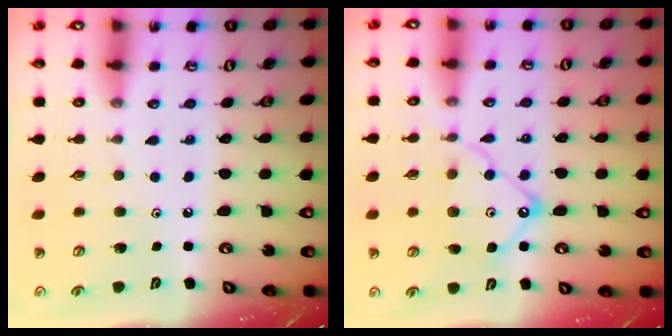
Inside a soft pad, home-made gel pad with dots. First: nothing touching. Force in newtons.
{"total": 11.9, "press": 11.8, "slide": 1.0}